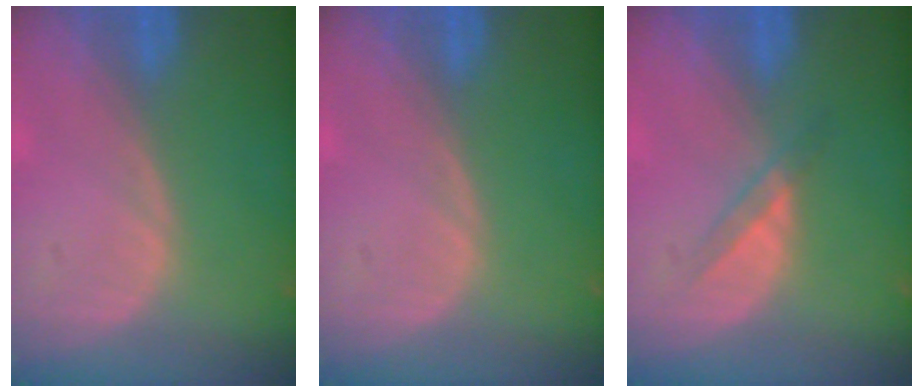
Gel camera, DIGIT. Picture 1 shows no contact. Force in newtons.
{"total": 0.0}
{"total": 2.4, "press": 2.2, "slide": 1.1}